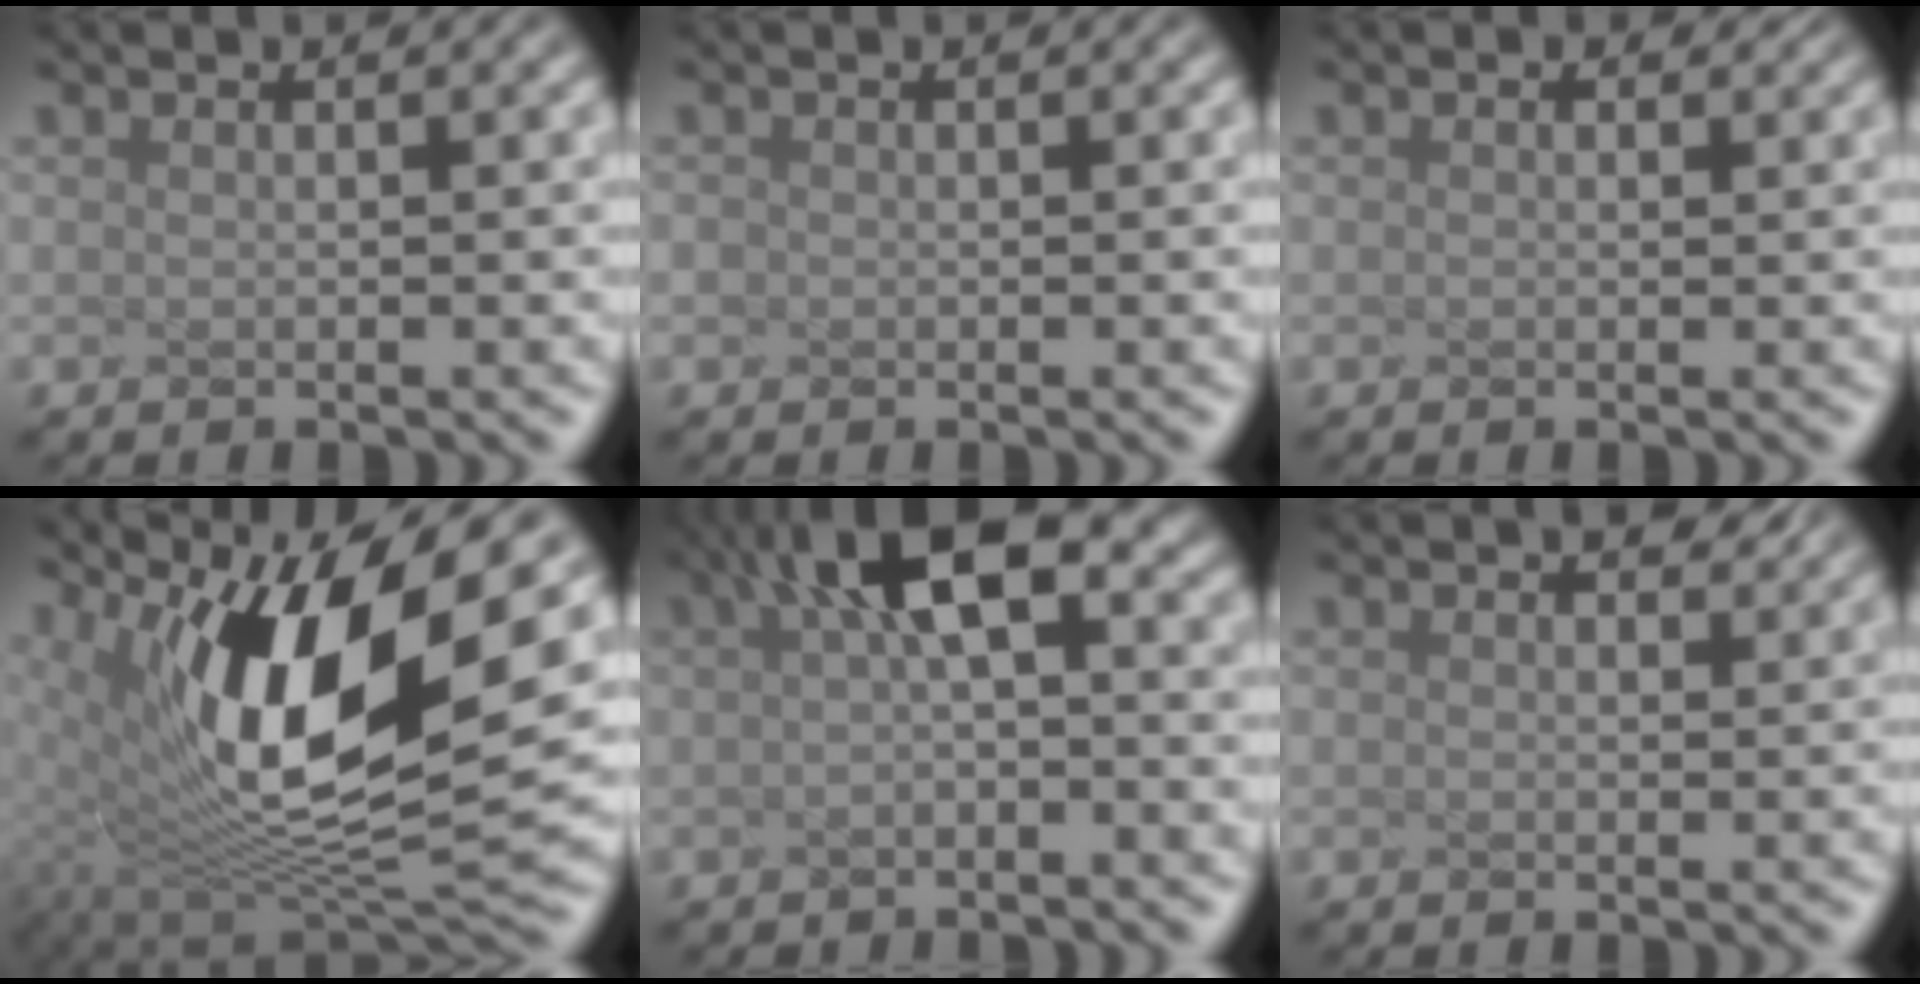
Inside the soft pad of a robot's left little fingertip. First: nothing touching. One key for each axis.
{"total": 1.3, "fx": -0.7, "fy": -0.6, "fz": -0.9, "tx": 0.002, "ty": -0.013, "tz": 0.008}
{"total": 0.6, "fx": 0.5, "fy": 0.2, "fz": -0.1, "tx": -0.006, "ty": 0.004, "tz": 0.011}
{"total": 10.9, "fx": 2.3, "fy": 3.6, "fz": 10.1, "tx": -0.204, "ty": -0.035, "tz": 0.095}
{"total": 4.0, "fx": -0.3, "fy": 0.4, "fz": 4.0, "tx": -0.087, "ty": 0.007, "tz": 0.031}
{"total": 1.1, "fx": 1.0, "fy": 0.1, "fz": 0.5, "tx": -0.012, "ty": -0.002, "tz": 0.023}